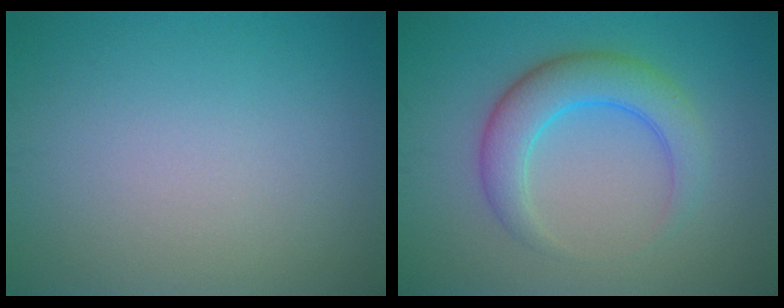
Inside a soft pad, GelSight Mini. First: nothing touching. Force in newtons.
{"total": 4.1, "press": 4.1, "slide": 0.1}